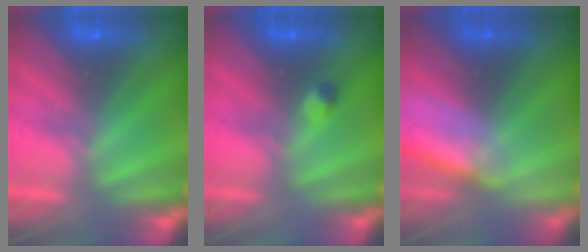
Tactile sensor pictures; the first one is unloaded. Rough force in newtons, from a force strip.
{"total": 2.4}
{"total": 2.9}